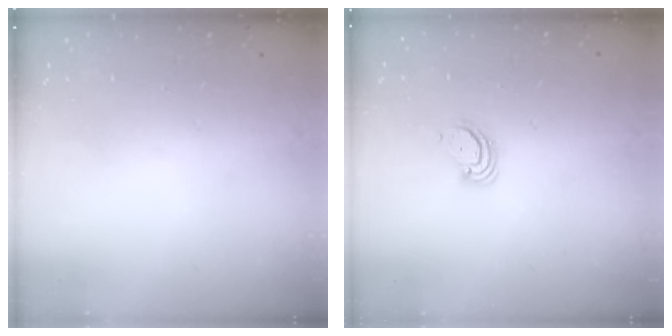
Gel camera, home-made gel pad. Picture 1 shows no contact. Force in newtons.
{"total": 3.0, "press": 3.0, "slide": 0.2}